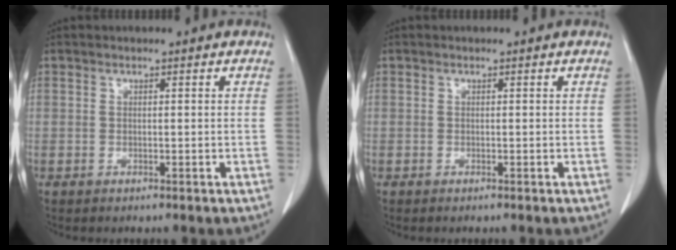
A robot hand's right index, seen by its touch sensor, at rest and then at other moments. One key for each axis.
{"total": 0.0}